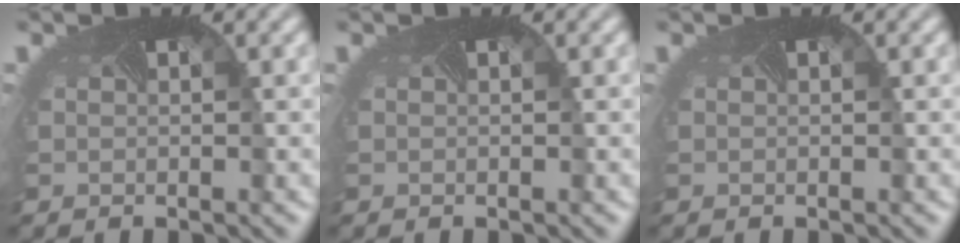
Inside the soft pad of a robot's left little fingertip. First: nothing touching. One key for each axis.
{"total": 0.0}
{"total": 0.0}